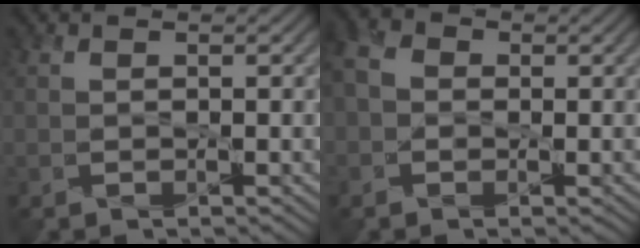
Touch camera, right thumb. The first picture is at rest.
{"total": 3.8, "force": [-0.6, 3.4, 1.7], "torque": [-0.054, 0.006, -0.022]}